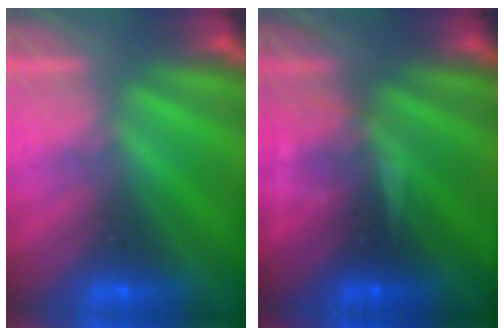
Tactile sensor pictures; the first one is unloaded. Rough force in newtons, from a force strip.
{"total": 3.3}